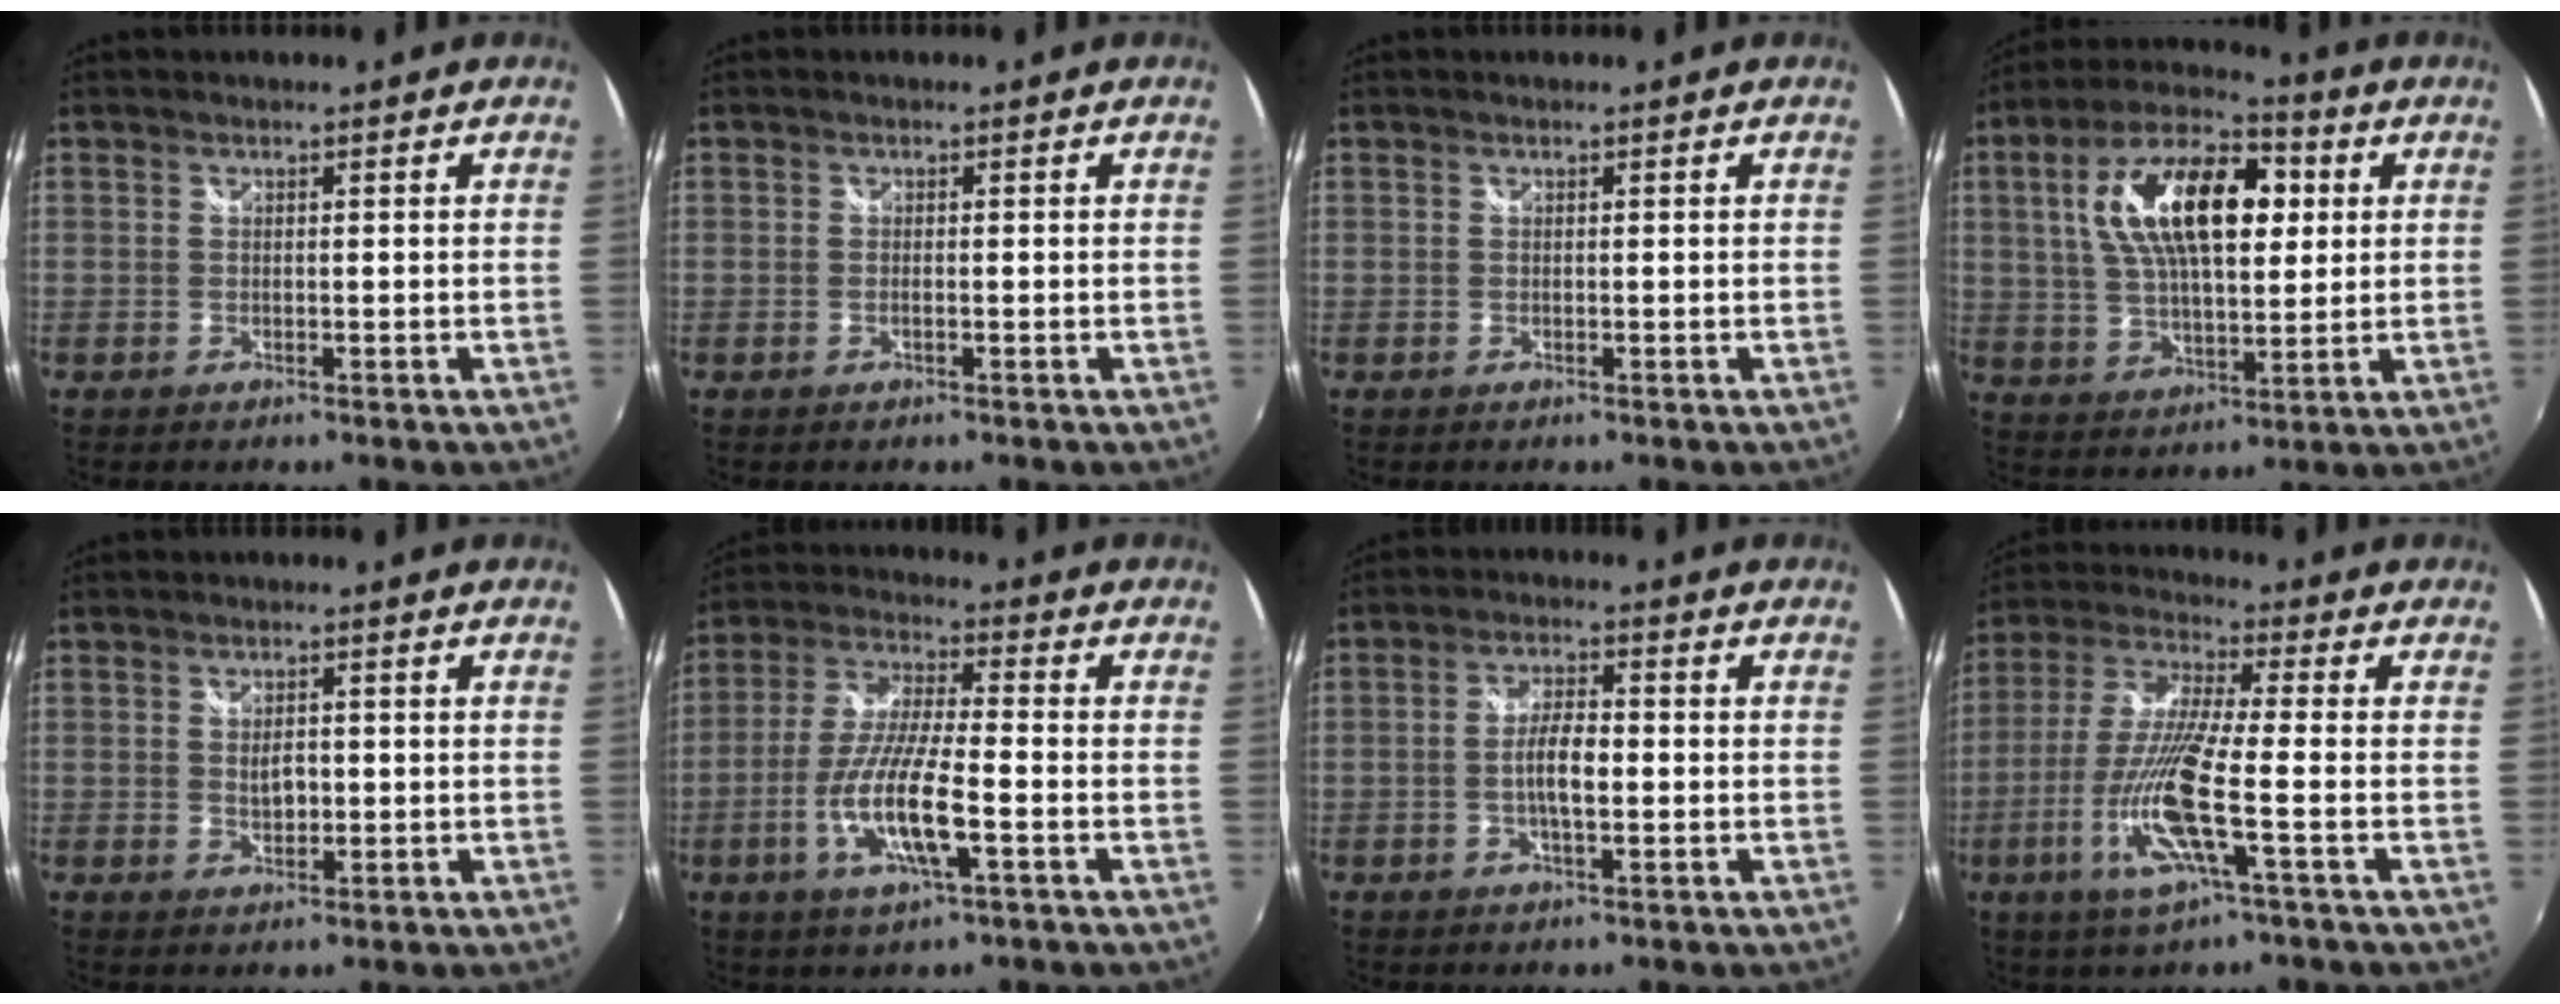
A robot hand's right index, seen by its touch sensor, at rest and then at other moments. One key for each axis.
{"total": 0.5, "fx": -0.2, "fy": 0.0, "fz": 0.5, "tx": -0.009, "ty": 0.000, "tz": -0.005}
{"total": 0.0}
{"total": 18.6, "fx": 4.5, "fy": 8.7, "fz": 15.8, "tx": -0.290, "ty": 0.031, "tz": 0.077}
{"total": 2.9, "fx": -0.1, "fy": 1.9, "fz": 2.2, "tx": -0.034, "ty": 0.000, "tz": -0.001}
{"total": 12.6, "fx": -4.3, "fy": 2.4, "fz": 11.6, "tx": -0.241, "ty": -0.011, "tz": -0.081}
{"total": 5.2, "fx": -1.0, "fy": 1.5, "fz": 4.9, "tx": -0.092, "ty": 0.004, "tz": -0.019}
{"total": 14.3, "fx": -4.9, "fy": 1.3, "fz": 13.4, "tx": -0.281, "ty": -0.017, "tz": -0.094}